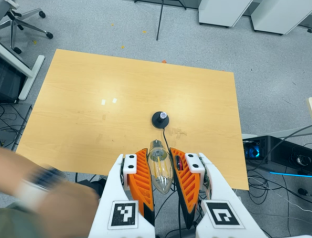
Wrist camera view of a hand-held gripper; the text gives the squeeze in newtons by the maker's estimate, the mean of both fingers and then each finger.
{"total": 19.2, "left": 20.5, "right": 17.8}